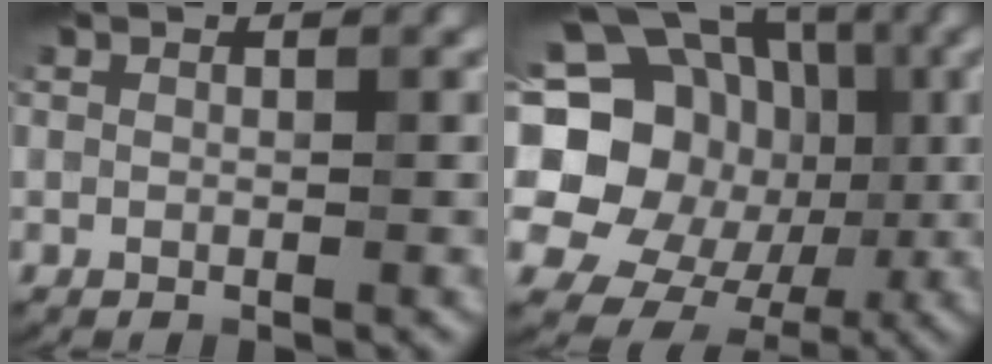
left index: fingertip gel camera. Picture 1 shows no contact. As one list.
[{"total": 18.1, "force": [0.1, 16.1, 8.1], "torque": [-0.175, 0.026, -0.026]}]